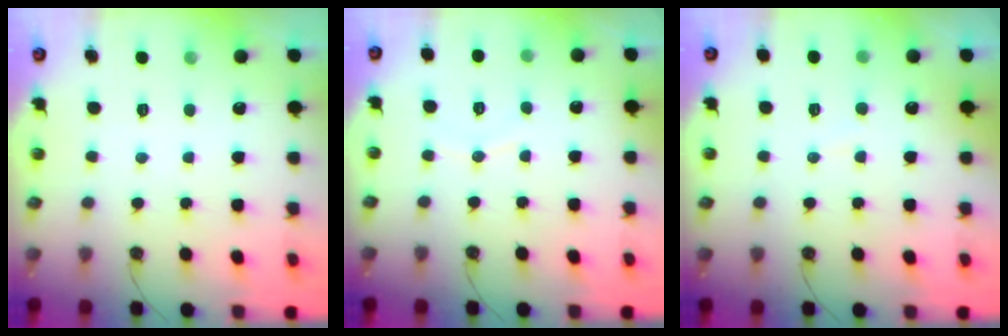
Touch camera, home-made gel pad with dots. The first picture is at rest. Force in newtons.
{"total": 4.7, "press": 4.6, "slide": 0.5}
{"total": 4.1, "press": 4.0, "slide": 0.4}